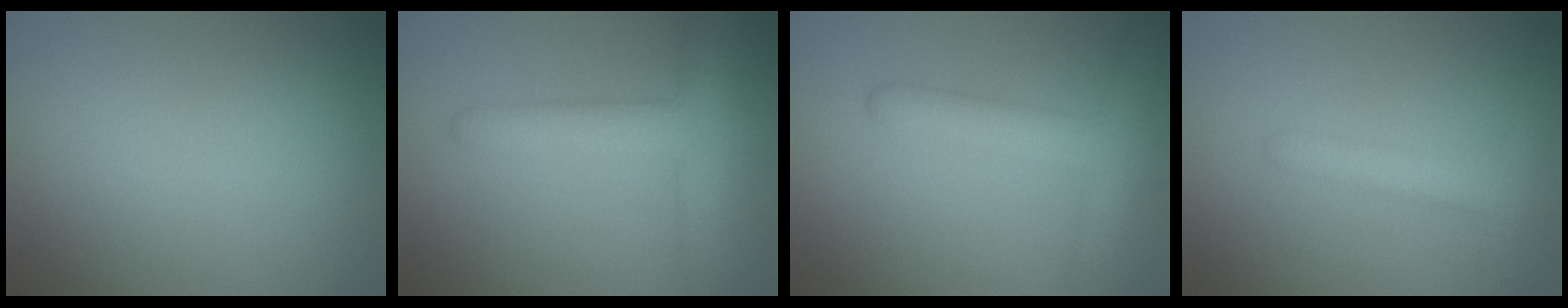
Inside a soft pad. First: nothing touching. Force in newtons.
{"total": 4.8, "press": 4.8, "slide": 0.3}
{"total": 4.7, "press": 4.7, "slide": 0.2}
{"total": 2.5, "press": 2.5, "slide": 0.2}